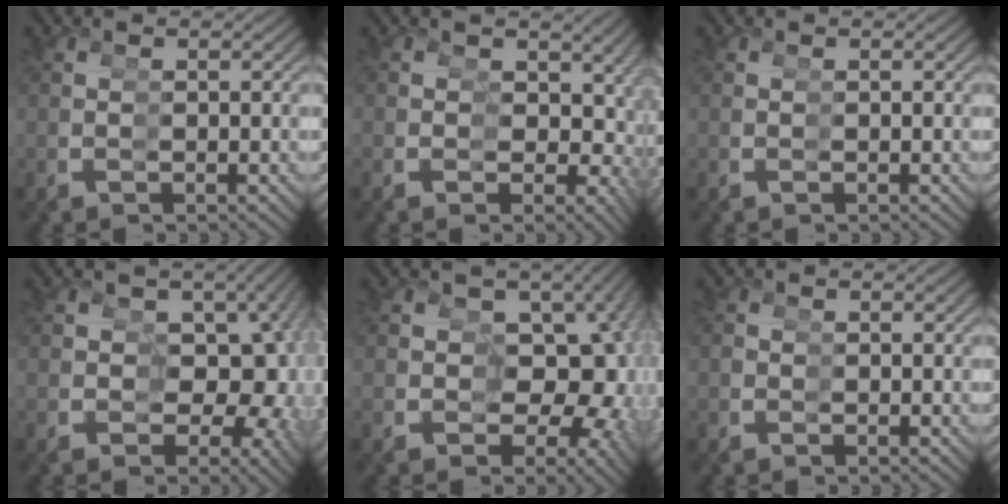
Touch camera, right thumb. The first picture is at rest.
{"total": 5.9, "force": [0.8, 5.0, 3.1], "torque": [-0.038, -0.034, 0.028]}
{"total": 0.0}
{"total": 12.3, "force": [-0.1, 9.9, 7.4], "torque": [-0.090, -0.039, 0.013]}
{"total": 14.1, "force": [-0.1, 11.3, 8.4], "torque": [-0.105, -0.038, 0.011]}
{"total": 0.9, "force": [-0.3, 0.9, -0.1], "torque": [-0.002, -0.009, -0.003]}